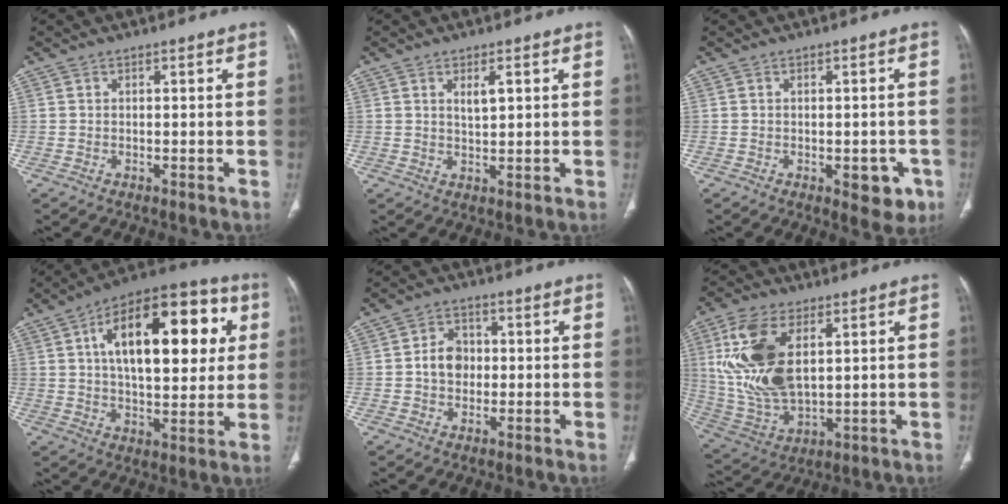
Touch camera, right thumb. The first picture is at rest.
{"total": 3.3, "force": [1.3, 1.2, 2.7], "torque": [-0.046, -0.008, 0.024]}
{"total": 5.7, "force": [-2.1, 3.0, 4.3], "torque": [-0.027, 0.003, -0.019]}
{"total": 24.9, "force": [6.5, 12.0, 20.8], "torque": [-0.281, 0.015, 0.089]}
{"total": 5.7, "force": [-0.1, 4.6, 3.3], "torque": [-0.036, 0.013, -0.007]}
{"total": 17.9, "force": [4.6, 9.5, 14.4], "torque": [-0.293, -0.015, 0.098]}